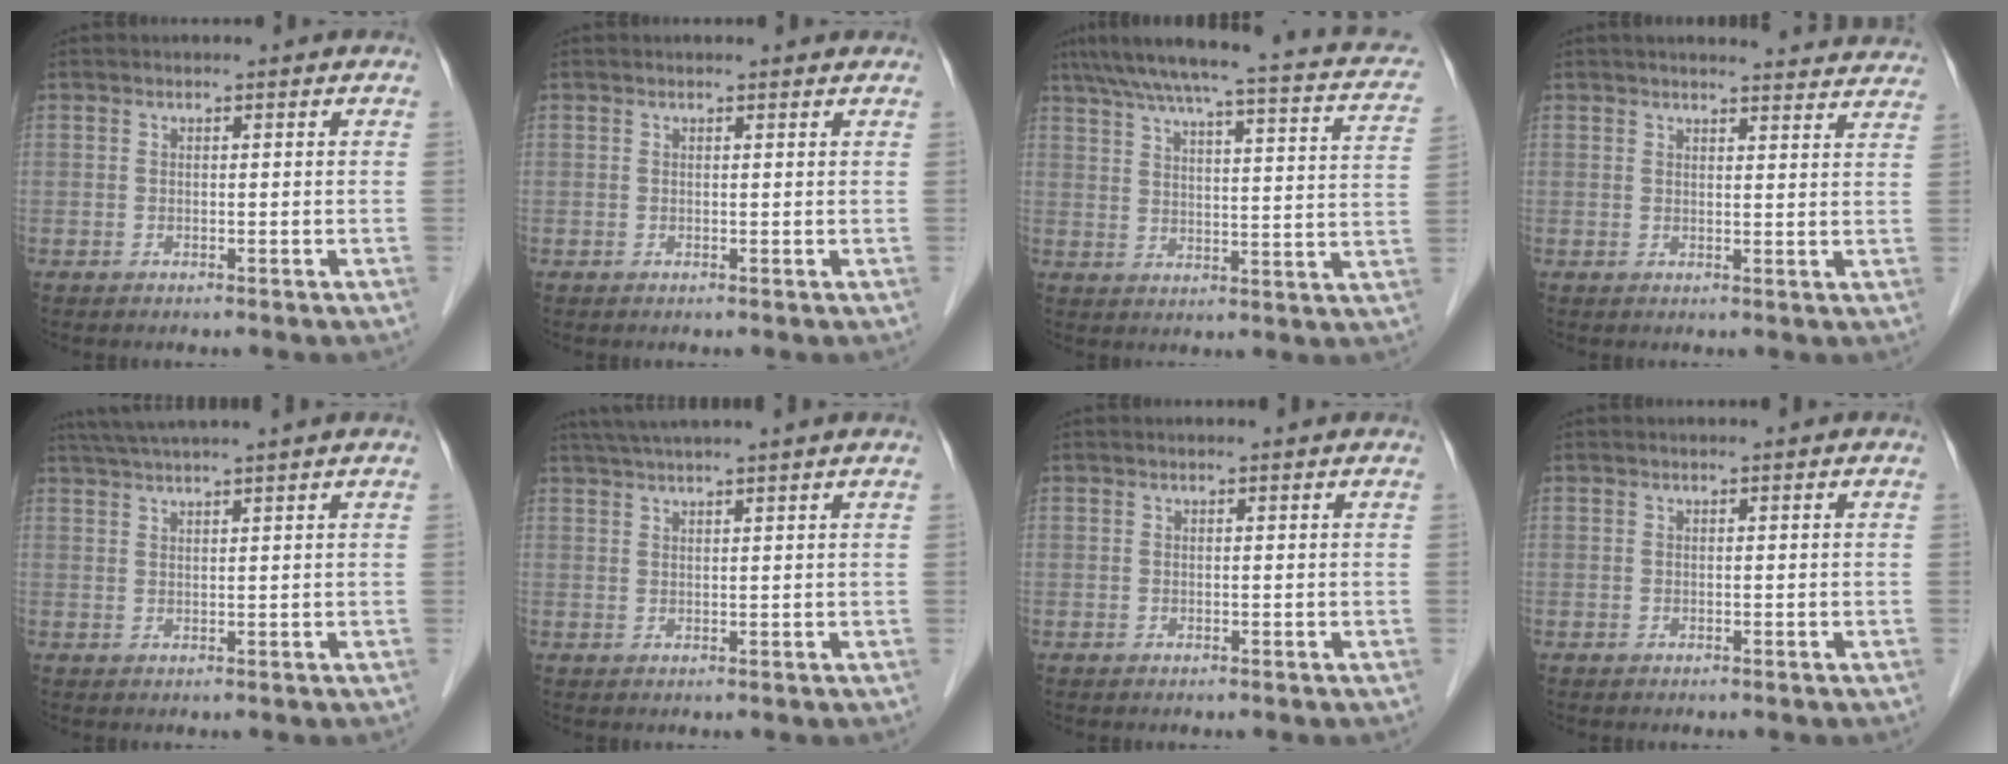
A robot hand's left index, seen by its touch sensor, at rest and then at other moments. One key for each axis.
{"total": 1.7, "fx": 1.6, "fy": 0.5, "fz": 0.3, "tx": -0.014, "ty": 0.008, "tz": 0.010}
{"total": 22.8, "fx": 18.0, "fy": 3.7, "fz": 13.5, "tx": -0.202, "ty": 0.025, "tz": 0.216}
{"total": 15.6, "fx": 14.9, "fy": 1.9, "fz": 4.1, "tx": -0.035, "ty": -0.009, "tz": 0.160}
{"total": 8.5, "fx": 7.3, "fy": -1.3, "fz": 4.2, "tx": -0.068, "ty": 0.034, "tz": 0.105}
{"total": 8.7, "fx": 7.5, "fy": -0.9, "fz": 4.4, "tx": -0.071, "ty": 0.038, "tz": 0.104}
{"total": 1.9, "fx": 1.8, "fy": 0.1, "fz": 0.6, "tx": -0.012, "ty": 0.013, "tz": 0.019}
{"total": 1.1, "fx": 1.0, "fy": 0.0, "fz": 0.5, "tx": -0.008, "ty": 0.012, "tz": 0.014}